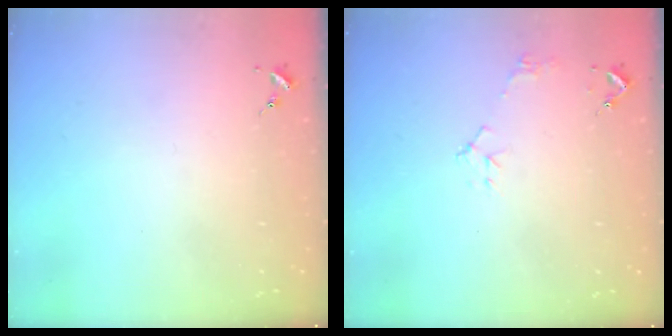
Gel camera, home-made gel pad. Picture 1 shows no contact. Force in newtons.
{"total": 5.3, "press": 5.3, "slide": 0.7}